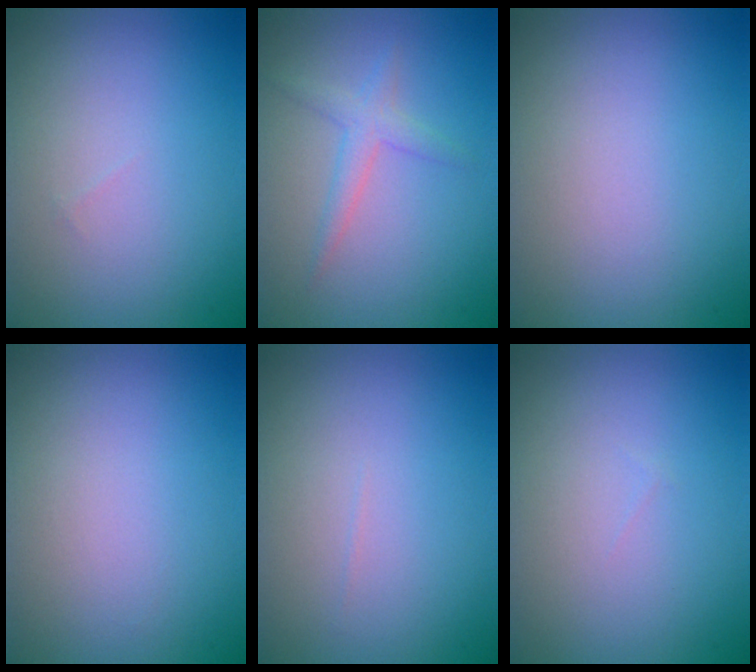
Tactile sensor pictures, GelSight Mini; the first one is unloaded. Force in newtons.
{"total": 1.9, "press": 1.9, "slide": 0.0}
{"total": 0.0}
{"total": 0.0}
{"total": 0.0}
{"total": 0.0}